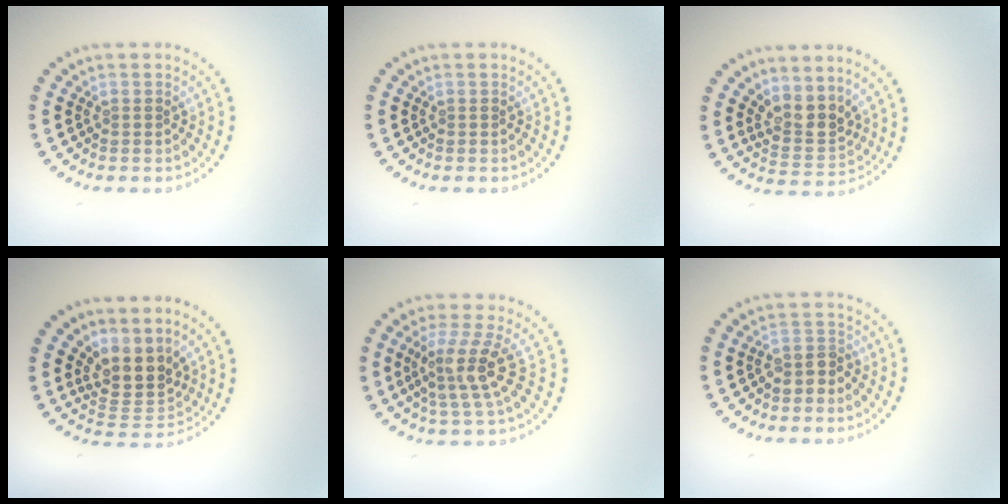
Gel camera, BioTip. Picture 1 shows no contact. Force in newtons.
{"total": 0.0}
{"total": 3.1, "press": 2.4, "slide": 1.9}
{"total": 3.5, "press": 2.7, "slide": 2.3}
{"total": 4.0, "press": 2.9, "slide": 2.8}
{"total": 1.8, "press": 1.6, "slide": 1.0}